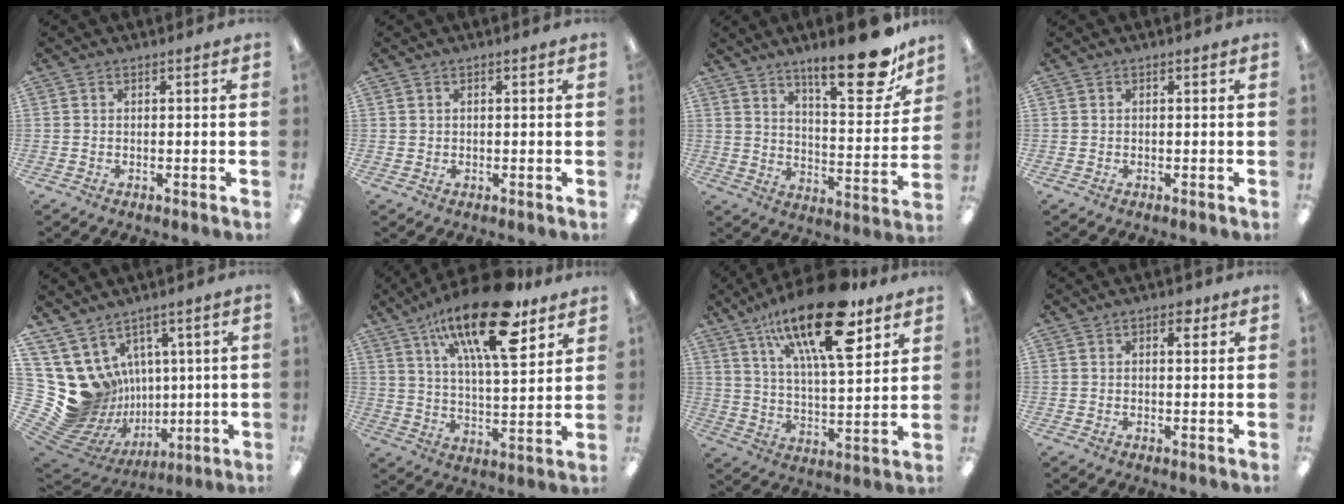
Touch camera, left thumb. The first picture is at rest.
{"total": 0.5, "force": [0.2, 0.4, -0.2], "torque": [0.005, 0.002, 0.004]}
{"total": 18.5, "force": [13.0, 6.2, 11.6], "torque": [-0.160, -0.087, 0.208]}
{"total": 0.0}
{"total": 16.2, "force": [1.5, 15.2, 5.4], "torque": [-0.143, -0.053, 0.069]}
{"total": 22.5, "force": [13.9, 7.8, 15.9], "torque": [-0.256, -0.070, 0.224]}
{"total": 23.2, "force": [14.3, 7.9, 16.5], "torque": [-0.266, -0.073, 0.233]}
{"total": 2.5, "force": [1.2, 1.3, 1.7], "torque": [-0.012, -0.005, 0.015]}